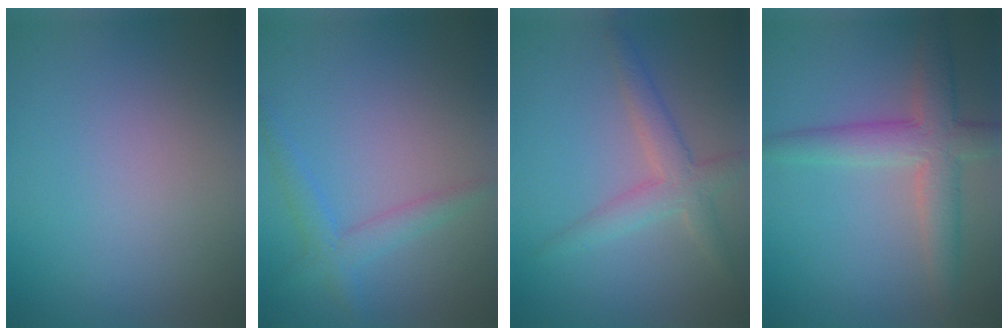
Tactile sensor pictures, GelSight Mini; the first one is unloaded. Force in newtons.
{"total": 2.5, "press": 2.5, "slide": 0.1}
{"total": 3.1, "press": 3.1, "slide": 0.2}
{"total": 4.9, "press": 4.9, "slide": 0.2}